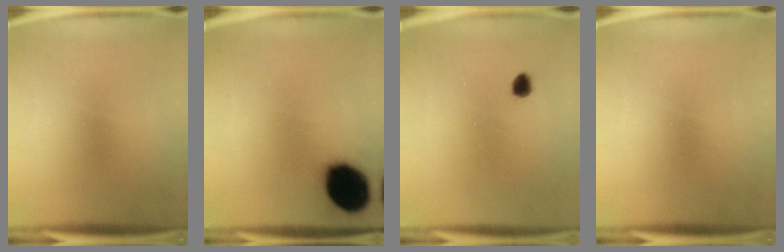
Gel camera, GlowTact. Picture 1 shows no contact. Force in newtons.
{"total": 17.4}
{"total": 1.6}
{"total": 0.0}